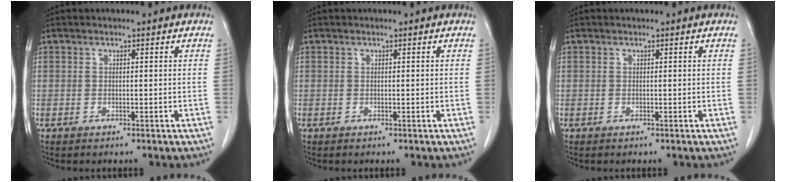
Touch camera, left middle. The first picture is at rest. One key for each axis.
{"total": 0.0}
{"total": 0.0}